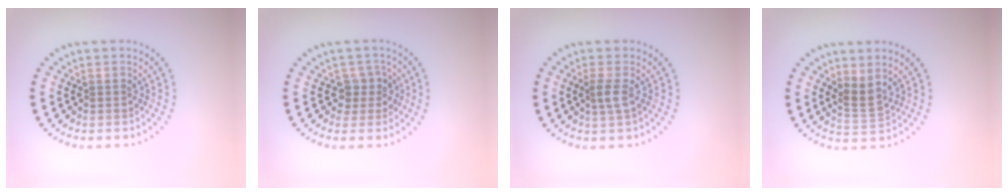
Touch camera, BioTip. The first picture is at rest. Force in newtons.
{"total": 2.1, "press": 1.7, "slide": 1.2}
{"total": 1.6, "press": 1.4, "slide": 0.8}
{"total": 2.3, "press": 1.6, "slide": 1.5}